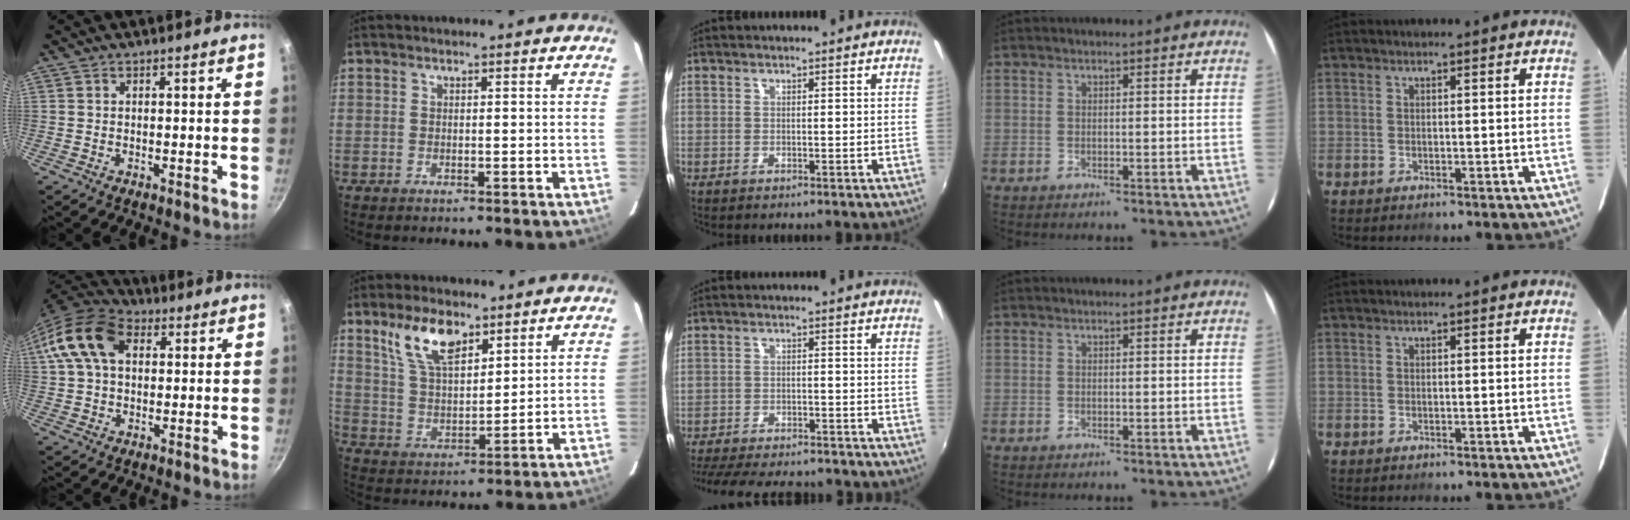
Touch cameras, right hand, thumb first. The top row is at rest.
{"thumb": {"total": 14.0, "force": [3.8, 9.4, 9.7], "torque": [-0.169, 0.020, 0.052]}, "index": {"total": 10.5, "force": [6.5, 4.8, 6.8], "torque": [-0.127, 0.012, 0.134]}, "middle": {"total": 15.9, "force": [-13.7, 4.5, 6.7], "torque": [-0.148, -0.021, -0.199]}}